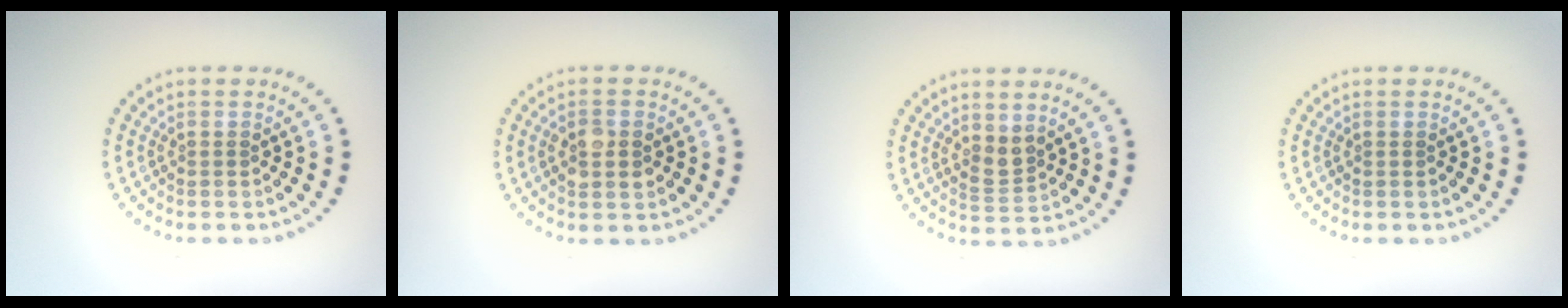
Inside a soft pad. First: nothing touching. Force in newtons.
{"total": 2.8, "press": 2.8, "slide": 0.2}
{"total": 1.8, "press": 1.5, "slide": 1.1}
{"total": 0.0}